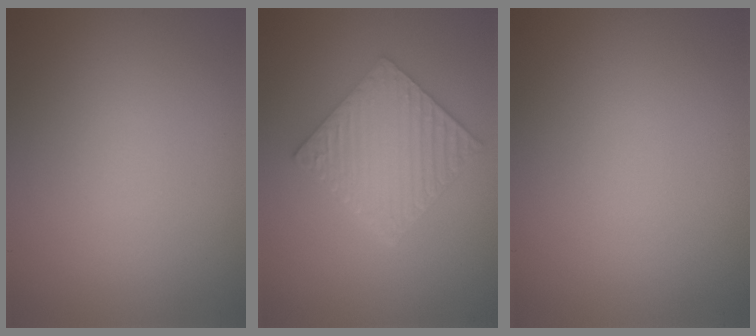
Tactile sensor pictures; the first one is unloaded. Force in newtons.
{"total": 6.2, "press": 4.5, "slide": 4.3}
{"total": 0.0}